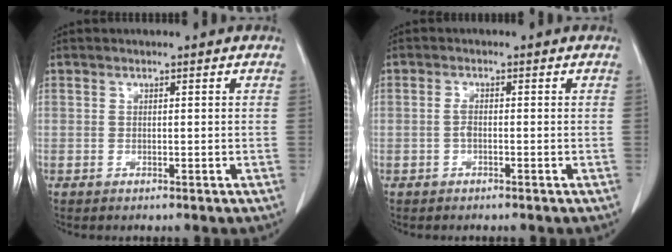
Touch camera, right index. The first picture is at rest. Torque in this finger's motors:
{"motor_torque": [0.24, -0.18, 0.07, 0.01]}